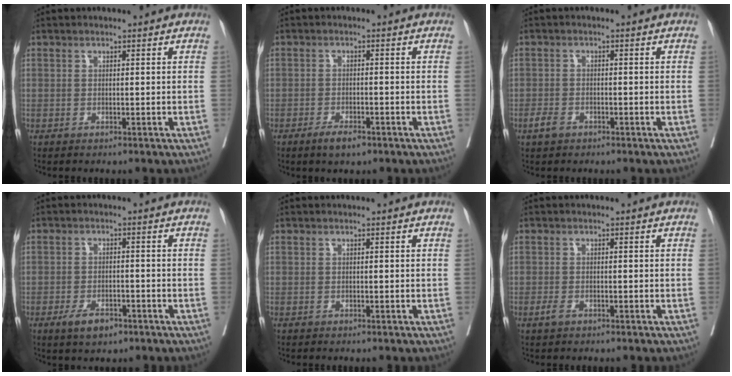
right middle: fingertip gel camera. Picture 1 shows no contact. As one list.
[{"total": 3.2, "force": [-2.2, 0.9, 2.2], "torque": [-0.045, -0.003, -0.036]}, {"total": 2.1, "force": [-1.3, 1.2, 1.1], "torque": [-0.023, 0.002, -0.022]}, {"total": 4.3, "force": [-2.6, 1.9, 2.9], "torque": [-0.055, -0.001, -0.040]}, {"total": 0.0}, {"total": 1.3, "force": [-0.7, 0.6, 0.9], "torque": [-0.020, -0.001, -0.011]}]